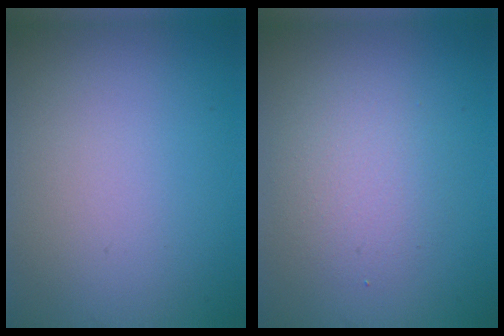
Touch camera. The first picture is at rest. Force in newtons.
{"total": 2.7, "press": 2.7, "slide": 0.2}